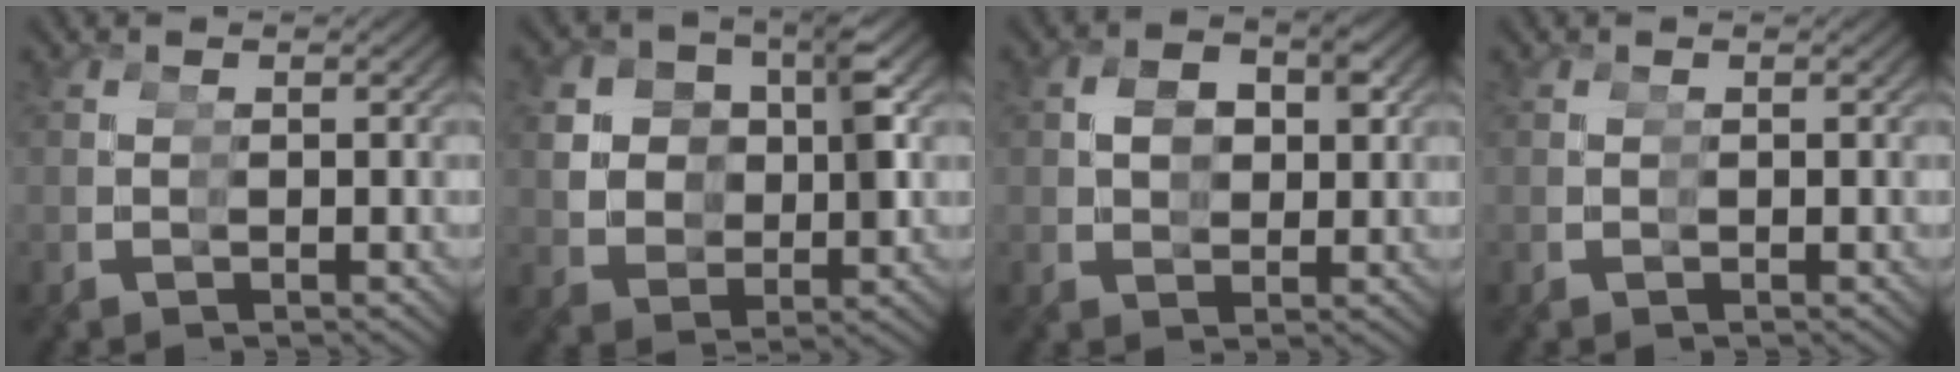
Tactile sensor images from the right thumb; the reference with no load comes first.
{"total": 3.9, "force": [1.3, 3.3, 1.5], "torque": [-0.040, -0.005, 0.033]}
{"total": 1.4, "force": [0.8, 0.9, 0.7], "torque": [-0.015, 0.008, 0.017]}
{"total": 0.0}